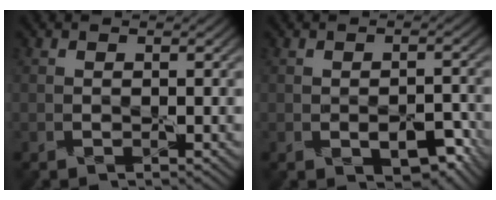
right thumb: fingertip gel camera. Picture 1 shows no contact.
{"total": 4.2, "force": [-1.7, 2.2, 3.1], "torque": [-0.049, -0.007, -0.018]}